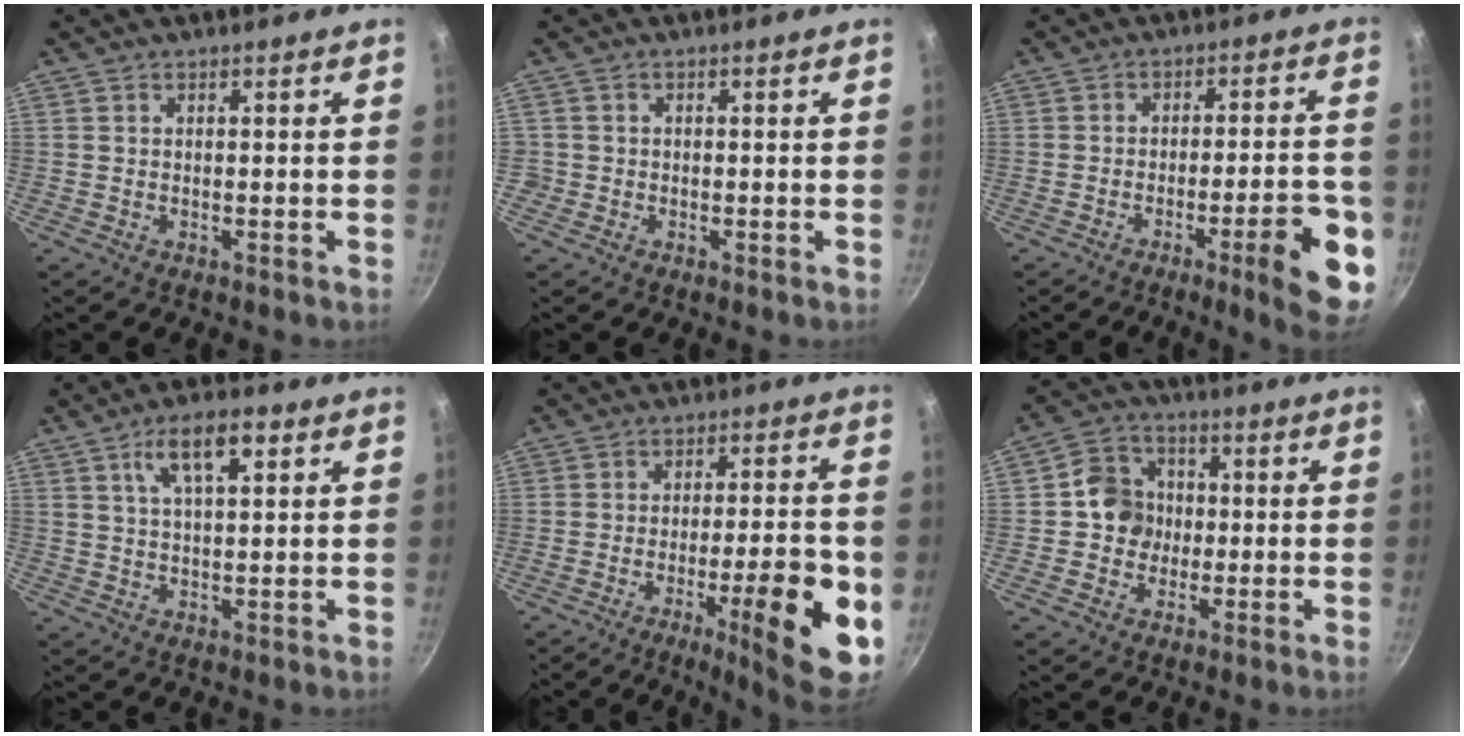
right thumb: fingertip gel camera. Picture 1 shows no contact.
{"total": 1.3, "force": [-0.3, 1.2, 0.1], "torque": [0.006, 0.008, -0.004]}
{"total": 13.1, "force": [-5.3, 3.0, 11.6], "torque": [-0.130, 0.027, -0.068]}
{"total": 8.3, "force": [3.6, 3.2, 6.7], "torque": [-0.107, 0.001, 0.062]}
{"total": 16.0, "force": [-5.1, 3.5, 14.7], "torque": [-0.189, 0.018, -0.072]}
{"total": 8.6, "force": [-0.1, 7.9, 3.5], "torque": [-0.020, 0.017, -0.019]}